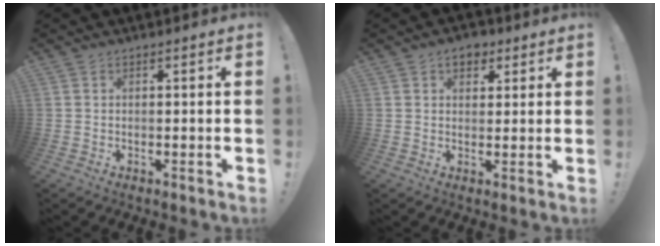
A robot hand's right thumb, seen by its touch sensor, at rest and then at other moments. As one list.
[{"total": 4.9, "force": [2.6, 3.4, 2.3], "torque": [-0.022, -0.004, 0.043]}]